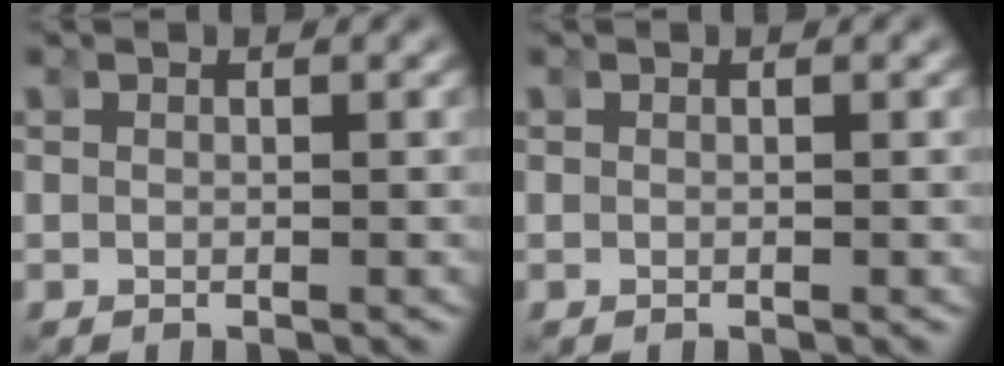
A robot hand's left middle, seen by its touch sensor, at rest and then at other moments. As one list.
[{"total": 0.0}]